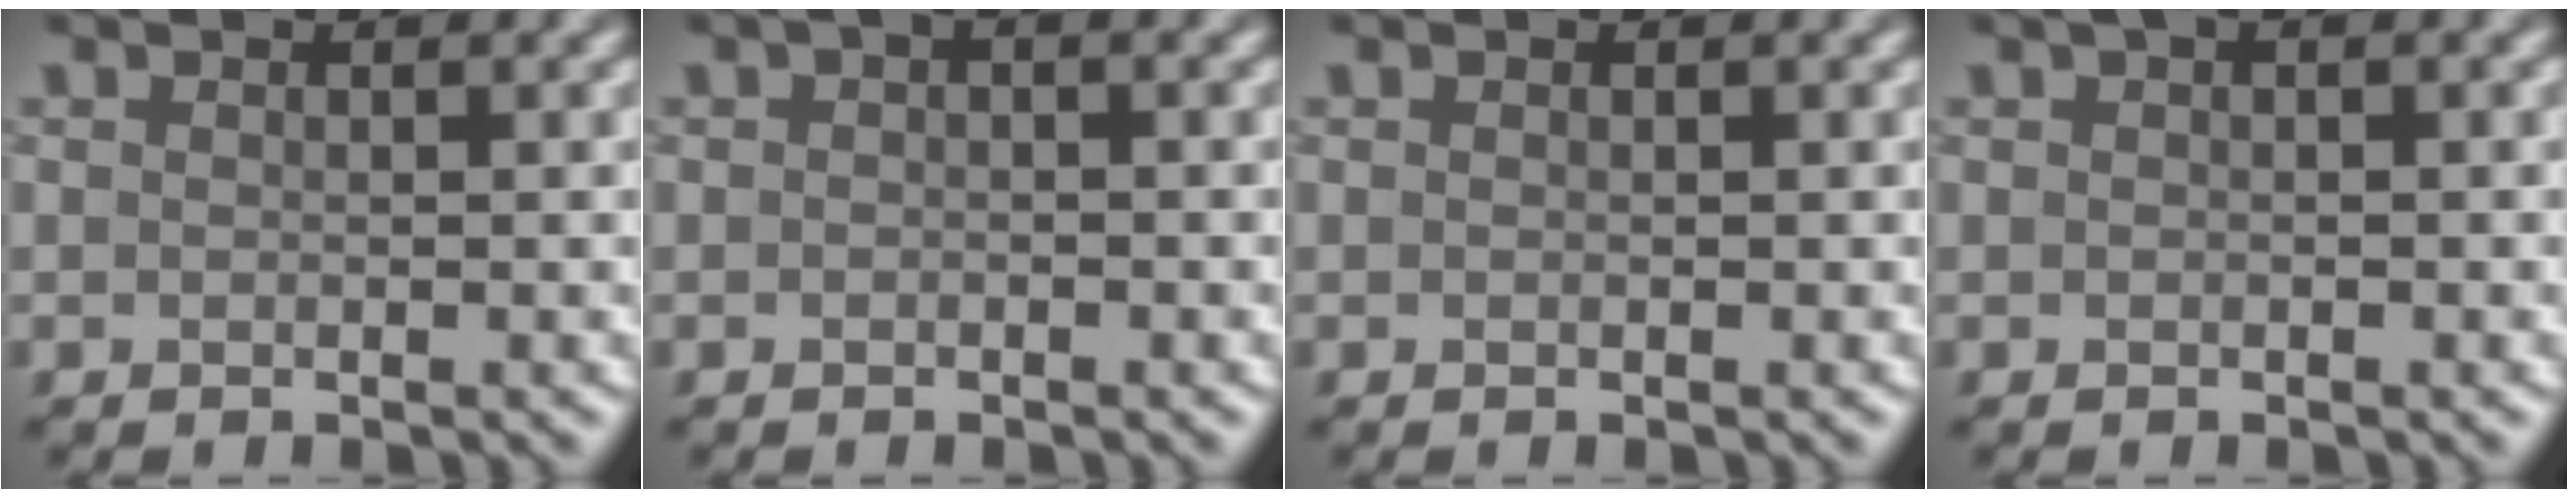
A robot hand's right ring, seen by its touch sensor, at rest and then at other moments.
{"total": 1.1, "force": [0.3, 0.5, 0.9], "torque": [-0.018, 0.002, 0.000]}
{"total": 0.0}
{"total": 1.0, "force": [0.5, 0.3, 0.8], "torque": [-0.013, 0.005, 0.009]}